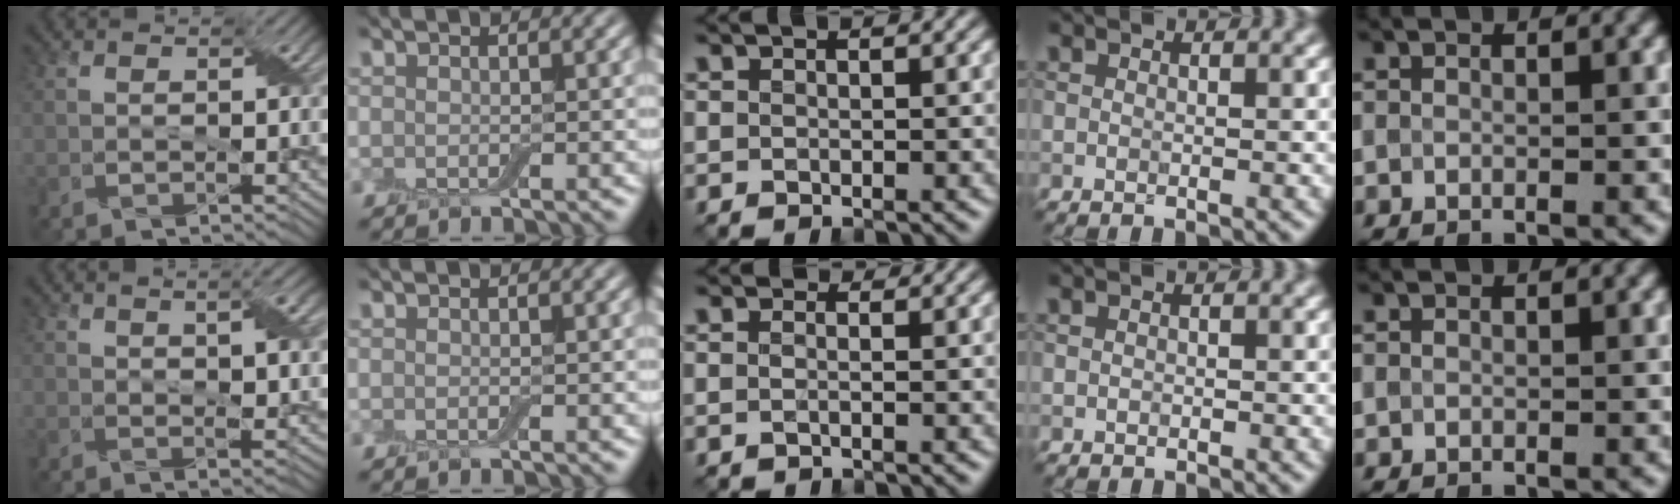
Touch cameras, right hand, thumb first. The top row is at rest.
{"thumb": {"total": 5.6, "force": [2.6, 1.7, 4.7], "torque": [-0.076, 0.004, 0.046]}, "middle": {"total": 0.8, "force": [0.2, 0.5, 0.5], "torque": [-0.014, -0.002, -0.008]}}